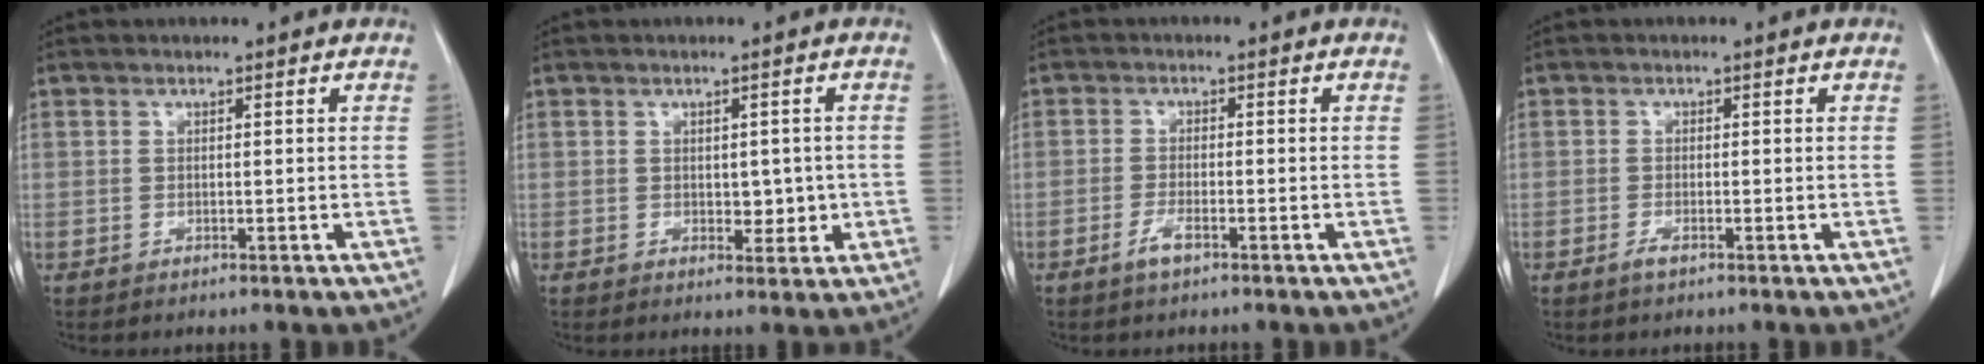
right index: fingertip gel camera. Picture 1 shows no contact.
{"total": 3.4, "force": [-0.2, 2.1, 2.6], "torque": [-0.024, 0.001, 0.007]}
{"total": 2.4, "force": [-1.5, 0.5, 1.8], "torque": [-0.038, 0.001, -0.028]}
{"total": 1.1, "force": [-0.8, 0.2, 0.8], "torque": [-0.015, 0.000, -0.012]}